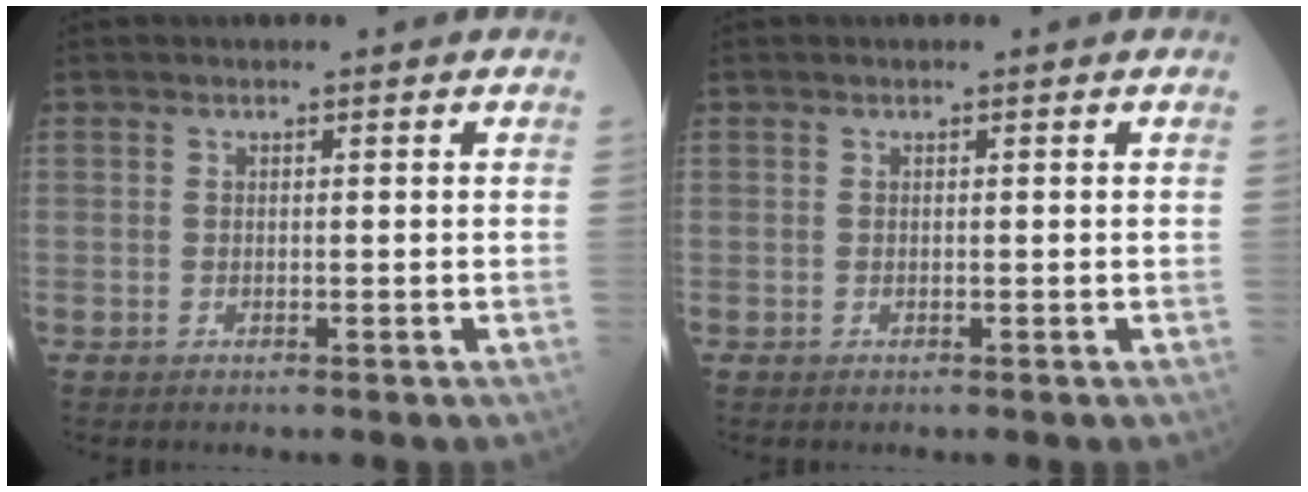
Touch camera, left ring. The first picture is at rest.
{"total": 0.0}